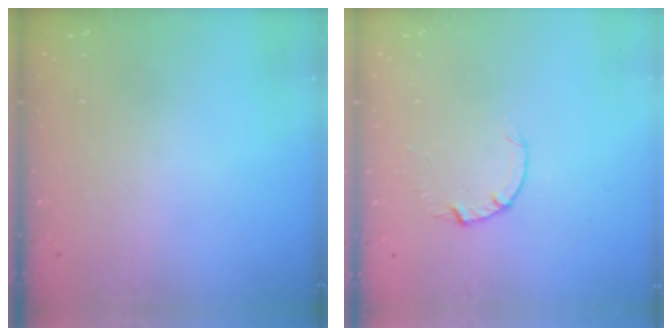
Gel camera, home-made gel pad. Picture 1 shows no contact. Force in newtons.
{"total": 2.6, "press": 2.6, "slide": 0.4}